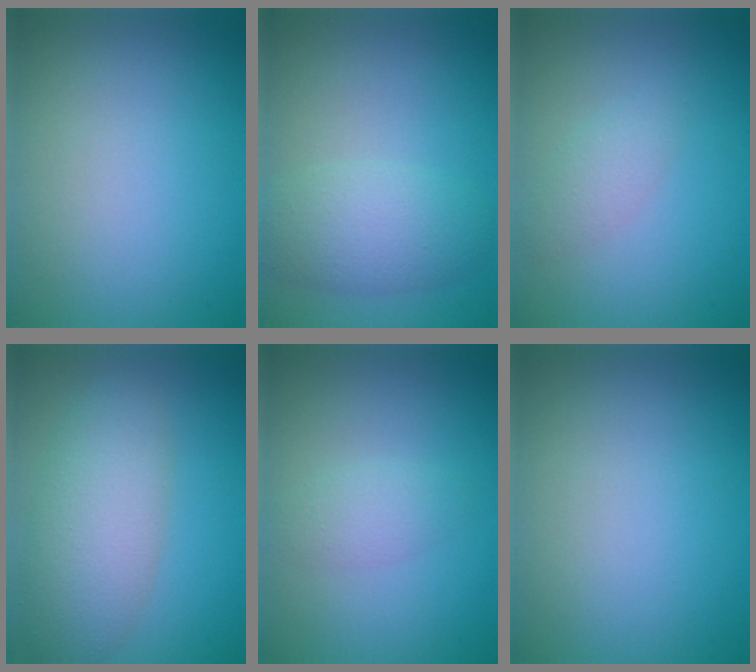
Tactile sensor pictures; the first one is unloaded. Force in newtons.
{"total": 4.1, "press": 4.1, "slide": 0.4}
{"total": 1.6, "press": 1.6, "slide": 0.1}
{"total": 5.8, "press": 5.7, "slide": 0.4}
{"total": 1.7, "press": 1.7, "slide": 0.0}
{"total": 0.0}